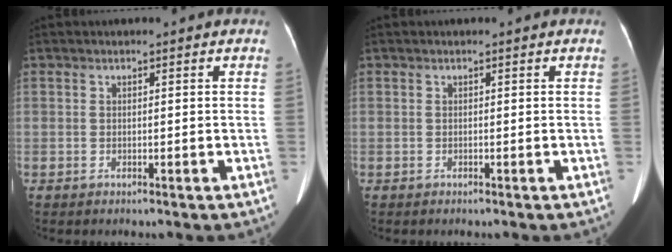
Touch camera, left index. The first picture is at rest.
{"total": 0.0}